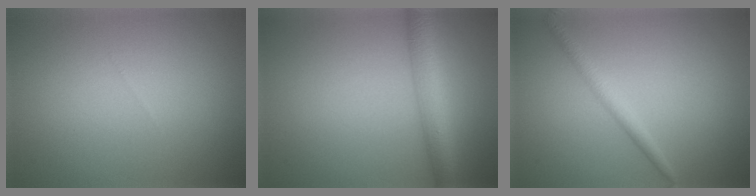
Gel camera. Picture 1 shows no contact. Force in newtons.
{"total": 4.4, "press": 4.4, "slide": 0.1}
{"total": 1.8, "press": 1.8, "slide": 0.1}